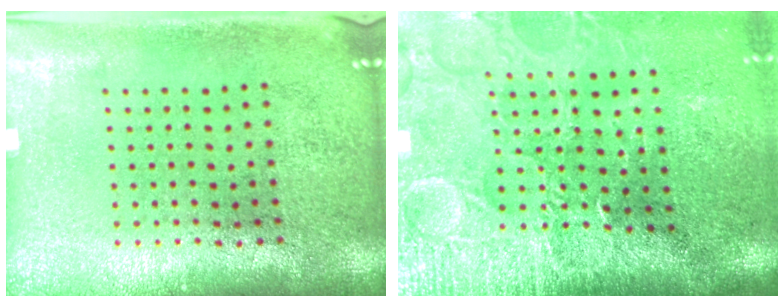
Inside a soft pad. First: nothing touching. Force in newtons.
{"total": 4.4, "press": 3.8, "slide": 2.2}